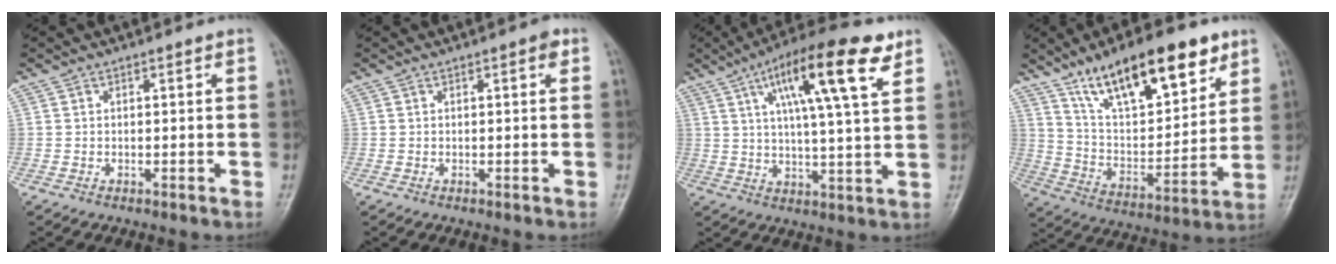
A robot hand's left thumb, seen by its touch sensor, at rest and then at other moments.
{"total": 1.3, "force": [0.5, 0.5, 1.1], "torque": [-0.013, 0.002, 0.004]}
{"total": 17.0, "force": [8.0, 3.8, 14.5], "torque": [-0.224, -0.010, 0.126]}
{"total": 21.3, "force": [13.2, 8.2, 14.6], "torque": [-0.195, -0.048, 0.233]}